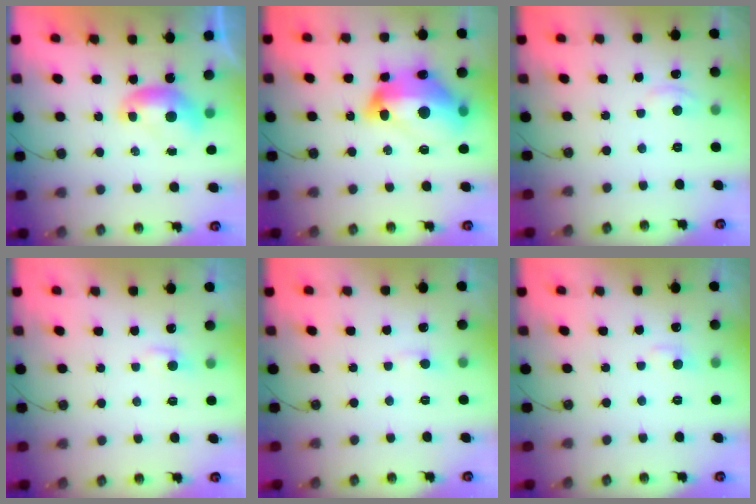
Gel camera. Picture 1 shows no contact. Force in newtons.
{"total": 17.2, "press": 17.1, "slide": 1.8}
{"total": 2.7, "press": 2.6, "slide": 0.5}
{"total": 0.8, "press": 0.7, "slide": 0.4}
{"total": 1.0, "press": 0.8, "slide": 0.5}
{"total": 1.9, "press": 1.8, "slide": 0.6}